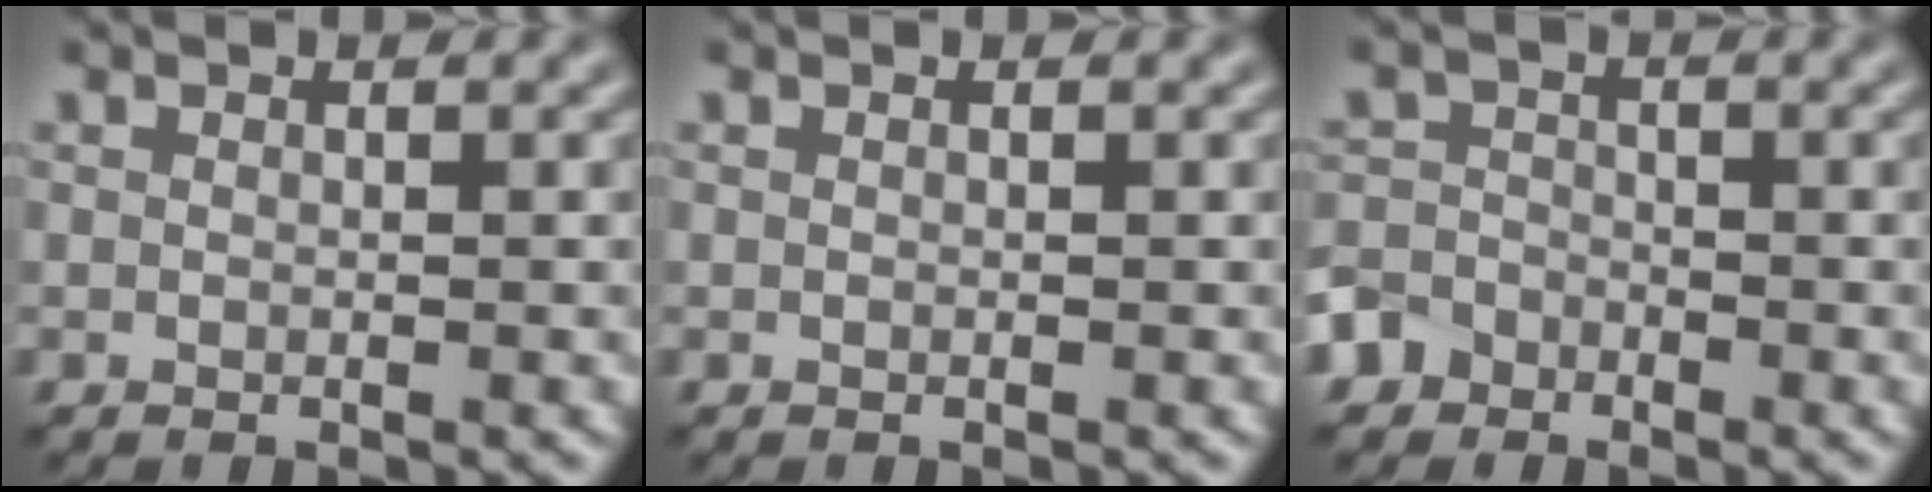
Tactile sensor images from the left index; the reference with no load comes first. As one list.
[{"total": 0.0}, {"total": 3.2, "force": [-2.3, 2.2, 0.3], "torque": [0.007, -0.001, -0.050]}]